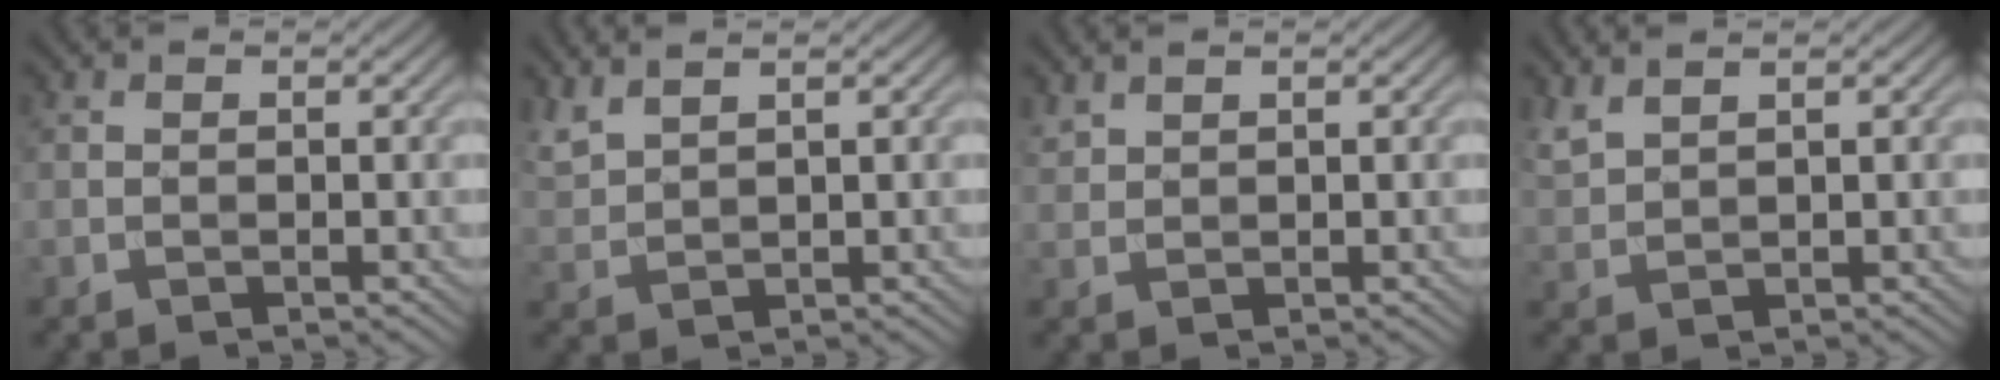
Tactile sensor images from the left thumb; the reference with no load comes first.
{"total": 3.0, "force": [2.6, 0.5, 1.4], "torque": [-0.041, 0.009, 0.062]}
{"total": 1.3, "force": [1.2, 0.3, 0.4], "torque": [-0.016, 0.003, 0.032]}
{"total": 2.6, "force": [2.2, 0.5, 1.2], "torque": [-0.035, 0.008, 0.054]}